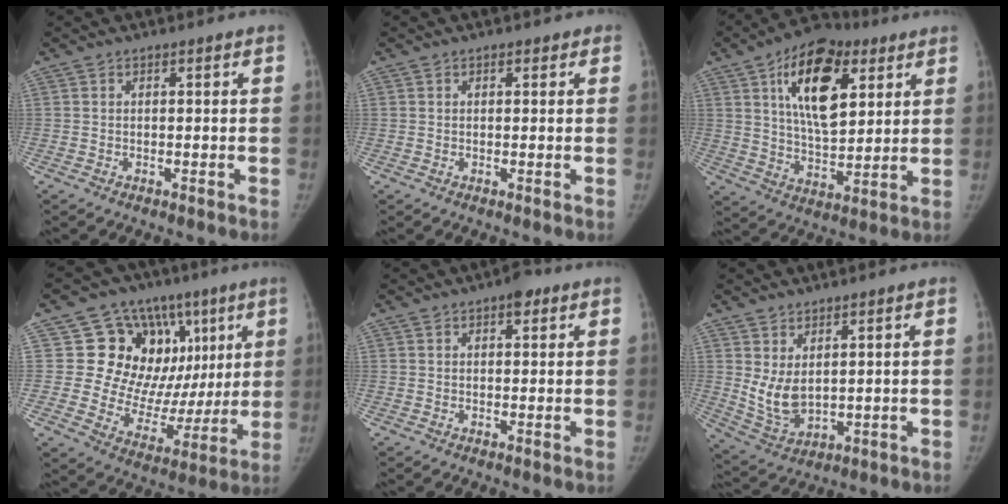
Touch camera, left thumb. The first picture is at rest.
{"total": 1.5, "force": [0.7, 1.3, 0.2], "torque": [0.021, 0.000, 0.001]}
{"total": 18.8, "force": [7.3, 9.8, 14.3], "torque": [-0.198, -0.023, 0.117]}
{"total": 20.3, "force": [7.1, 15.8, 10.6], "torque": [-0.072, 0.008, 0.124]}
{"total": 3.3, "force": [1.8, 1.9, 2.1], "torque": [-0.009, -0.002, 0.019]}
{"total": 7.3, "force": [2.0, 4.5, 5.4], "torque": [-0.093, -0.023, 0.058]}